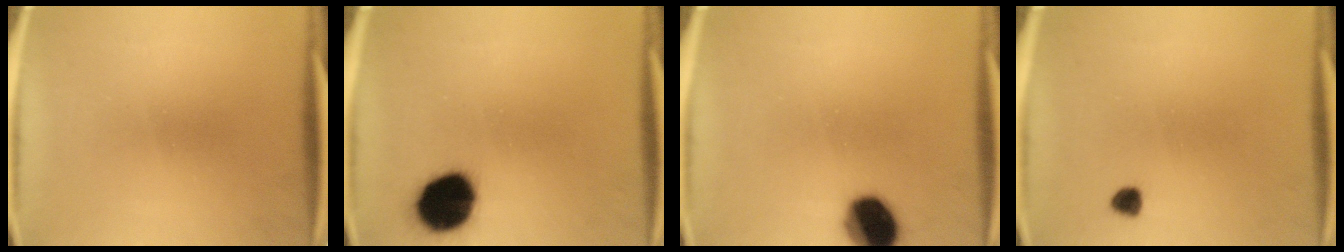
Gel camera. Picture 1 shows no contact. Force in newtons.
{"total": 14.1}
{"total": 10.9}
{"total": 1.8}